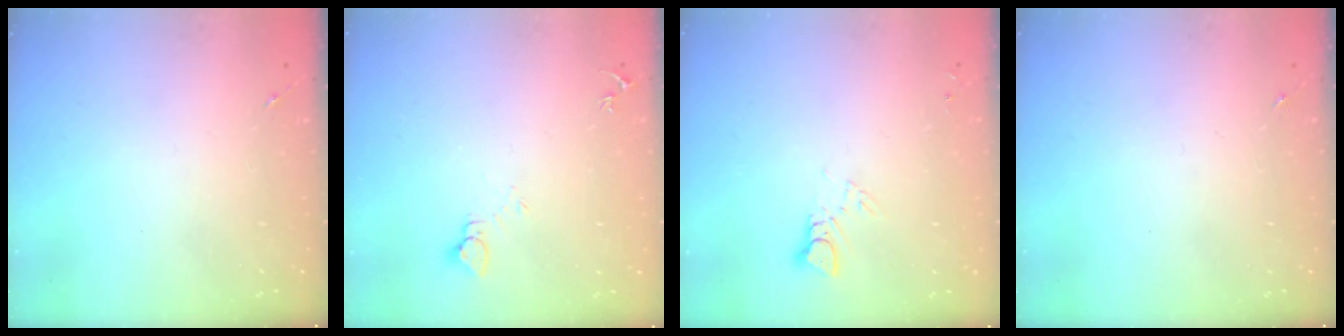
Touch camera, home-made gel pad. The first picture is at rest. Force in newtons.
{"total": 3.7, "press": 3.7, "slide": 0.3}
{"total": 3.2, "press": 3.2, "slide": 0.0}
{"total": 0.0}